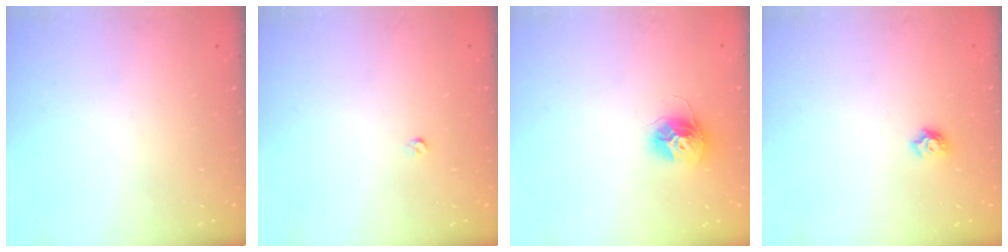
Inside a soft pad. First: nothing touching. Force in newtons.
{"total": 2.6, "press": 2.5, "slide": 0.4}
{"total": 11.4, "press": 11.3, "slide": 0.8}
{"total": 5.1, "press": 5.1, "slide": 0.6}